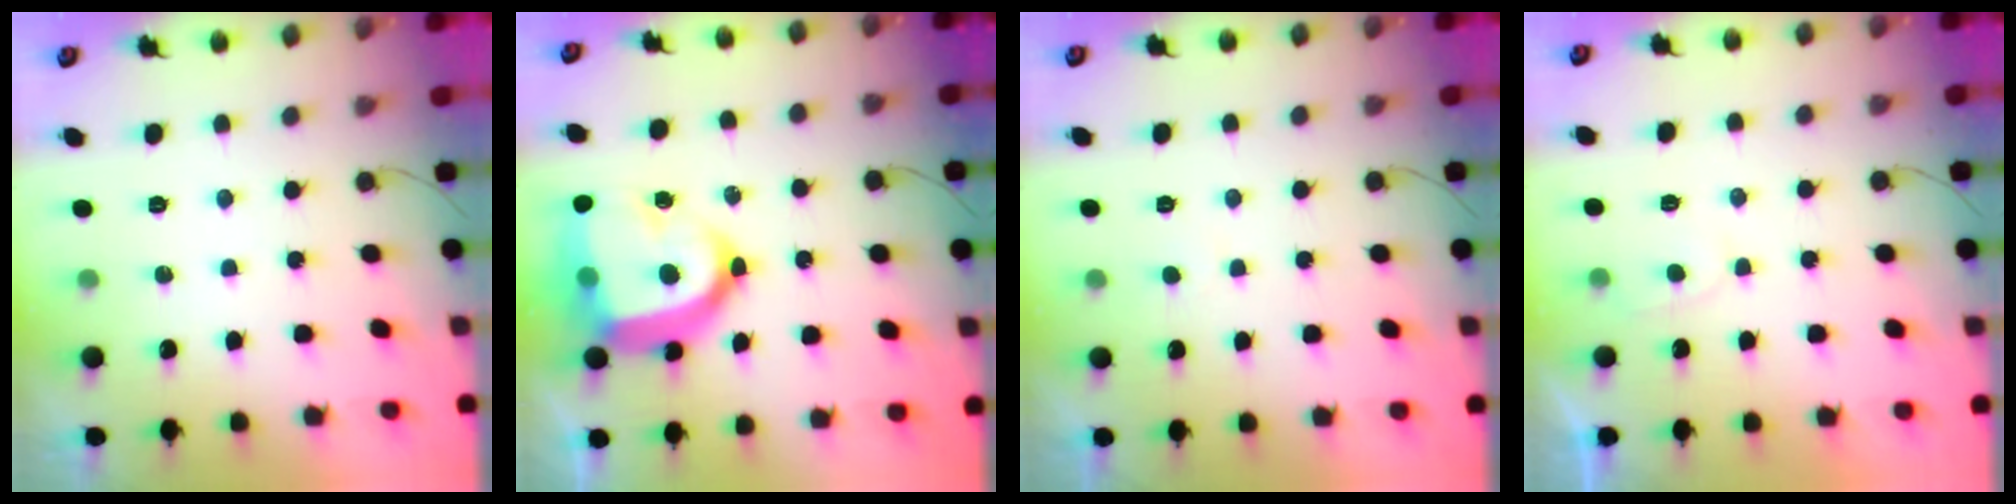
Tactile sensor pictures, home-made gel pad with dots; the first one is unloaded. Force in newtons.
{"total": 23.4, "press": 23.3, "slide": 1.9}
{"total": 1.9, "press": 1.9, "slide": 0.3}
{"total": 2.0, "press": 2.0, "slide": 0.2}